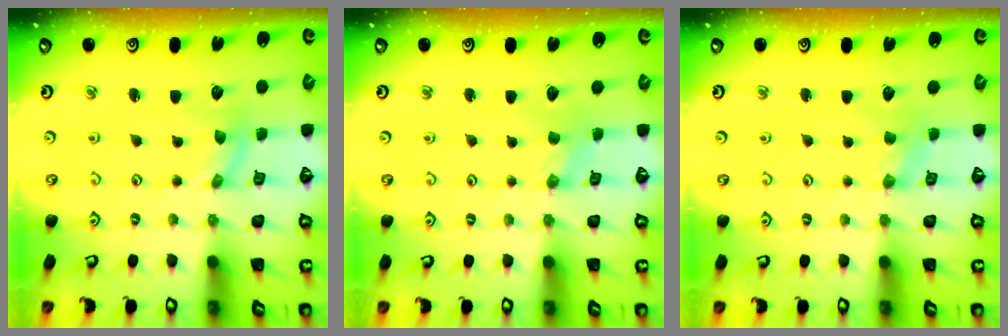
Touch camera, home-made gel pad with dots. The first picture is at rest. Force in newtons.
{"total": 0.0}
{"total": 0.0}